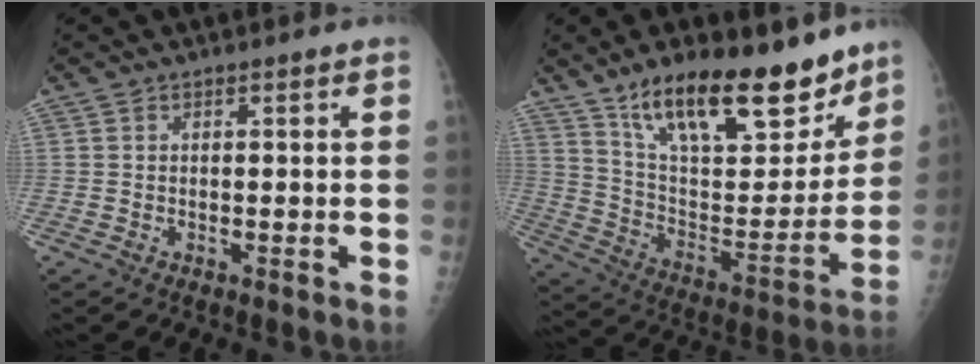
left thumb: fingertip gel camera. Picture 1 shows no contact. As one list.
[{"total": 25.2, "force": [17.3, 9.4, 15.7], "torque": [-0.202, -0.073, 0.287]}]